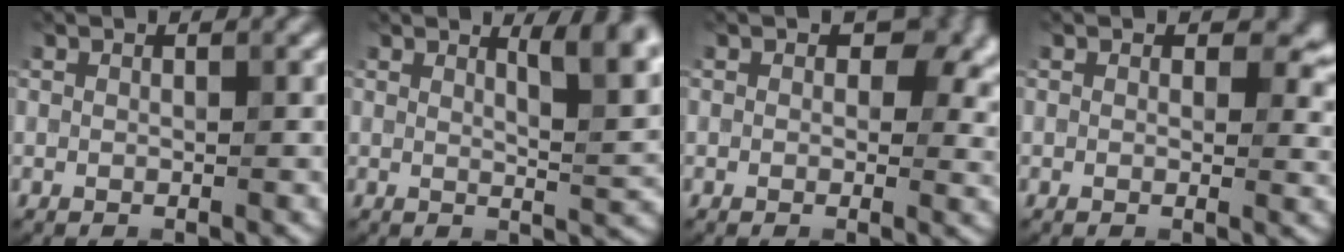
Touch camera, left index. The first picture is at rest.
{"total": 5.0, "force": [2.8, 1.1, 4.0], "torque": [-0.047, 0.002, 0.040]}
{"total": 6.3, "force": [1.6, 4.4, 4.2], "torque": [-0.033, 0.000, 0.018]}
{"total": 3.4, "force": [1.3, 2.3, 2.2], "torque": [-0.026, -0.005, 0.009]}